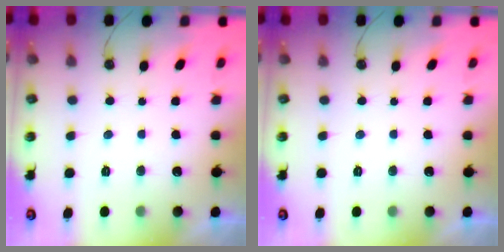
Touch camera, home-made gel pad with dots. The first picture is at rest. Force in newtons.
{"total": 0.0}